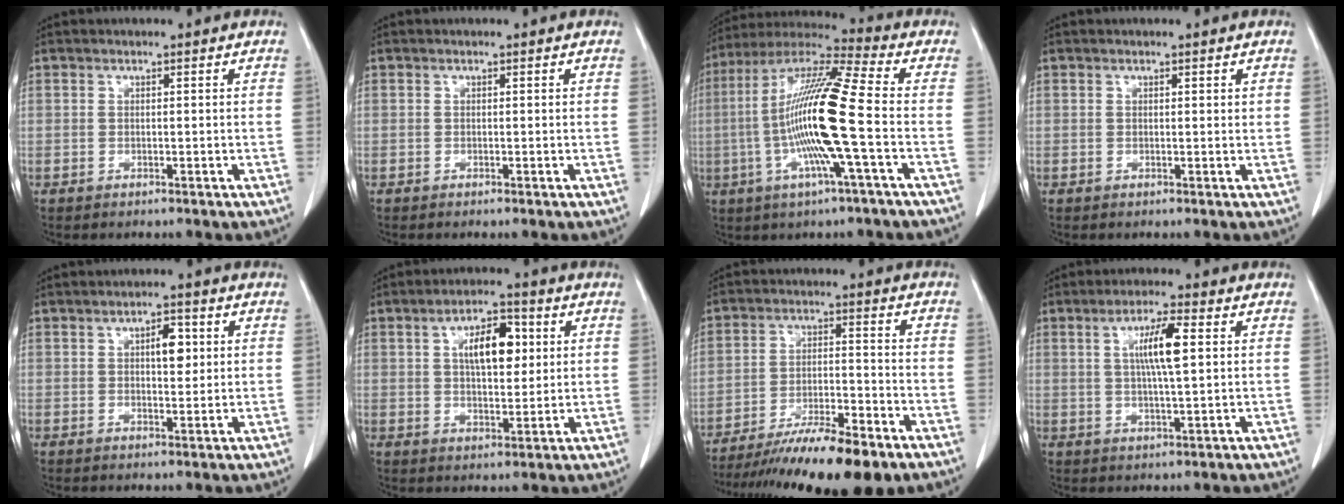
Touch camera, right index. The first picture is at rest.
{"total": 0.0}
{"total": 16.7, "force": [-2.7, -0.2, 16.4], "torque": [-0.325, -0.001, -0.065]}
{"total": 0.5, "force": [0.3, 0.2, 0.4], "torque": [-0.007, -0.002, 0.003]}
{"total": 4.0, "force": [1.1, 1.6, 3.5], "torque": [-0.054, 0.004, 0.016]}
{"total": 8.1, "force": [2.2, 3.4, 7.1], "torque": [-0.120, 0.014, 0.036]}
{"total": 15.7, "force": [-12.1, 1.6, 9.8], "torque": [-0.154, -0.020, -0.199]}
{"total": 6.9, "force": [1.6, 0.5, 6.7], "torque": [-0.123, 0.003, 0.027]}